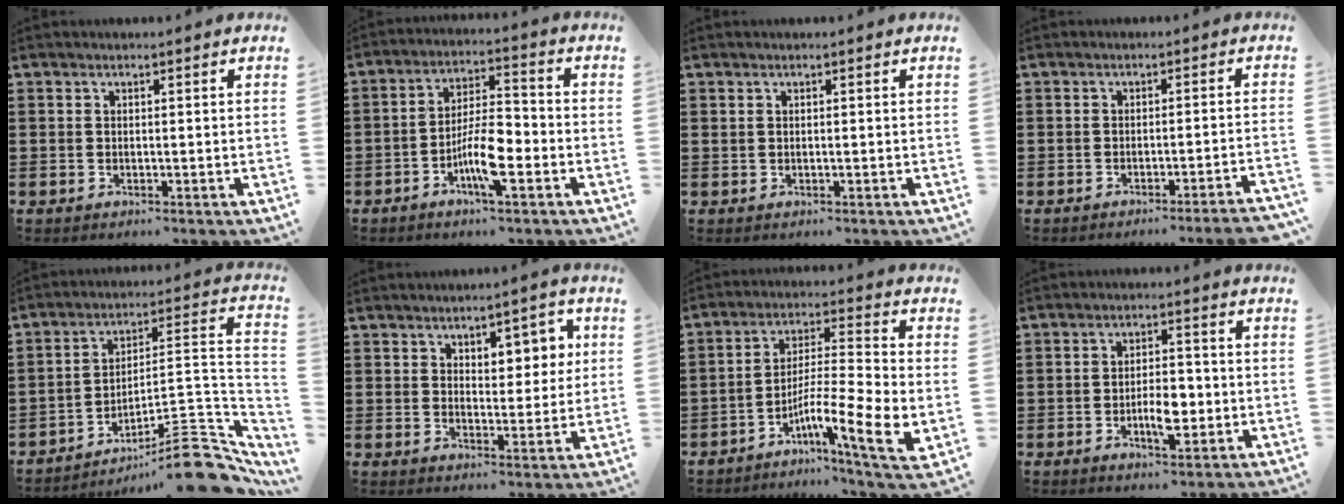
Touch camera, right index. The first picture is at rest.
{"total": 7.9, "force": [-3.2, 2.3, 6.9], "torque": [-0.133, 0.001, -0.061]}
{"total": 0.0}
{"total": 2.6, "force": [-2.2, -0.6, 1.4], "torque": [-0.023, -0.007, -0.043]}
{"total": 12.3, "force": [-9.0, 2.5, 8.0], "torque": [-0.102, 0.029, -0.162]}
{"total": 5.1, "force": [2.4, 3.1, 3.3], "torque": [-0.051, 0.004, 0.035]}
{"total": 10.7, "force": [-4.8, 1.0, 9.5], "torque": [-0.168, -0.013, -0.089]}
{"total": 5.5, "force": [-1.5, 2.3, 4.8], "torque": [-0.088, 0.006, -0.028]}